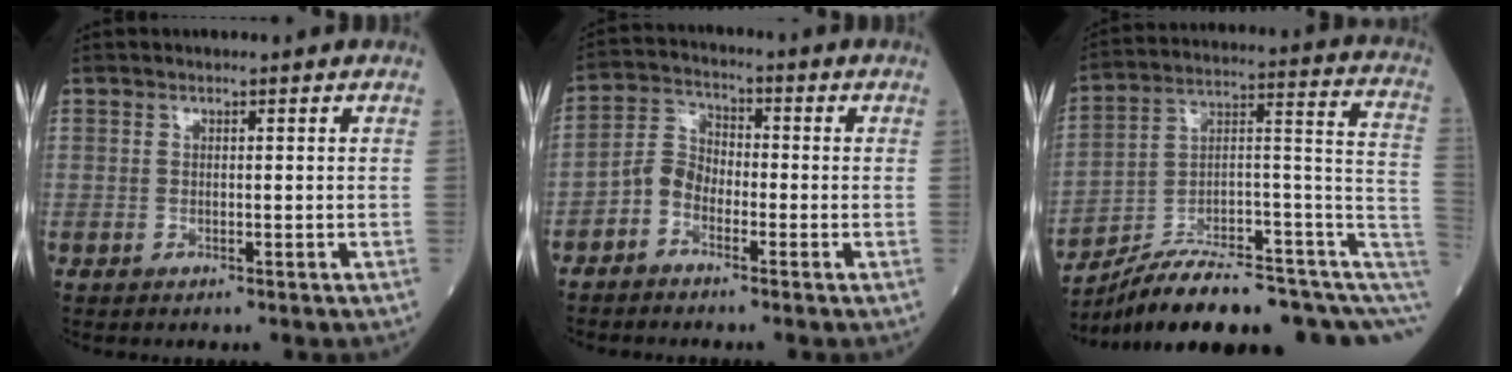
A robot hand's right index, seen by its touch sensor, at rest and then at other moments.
{"total": 4.4, "force": [-2.4, 3.1, 2.1], "torque": [-0.036, 0.017, -0.055]}
{"total": 21.9, "force": [-14.8, 5.2, 15.3], "torque": [-0.163, 0.063, -0.223]}